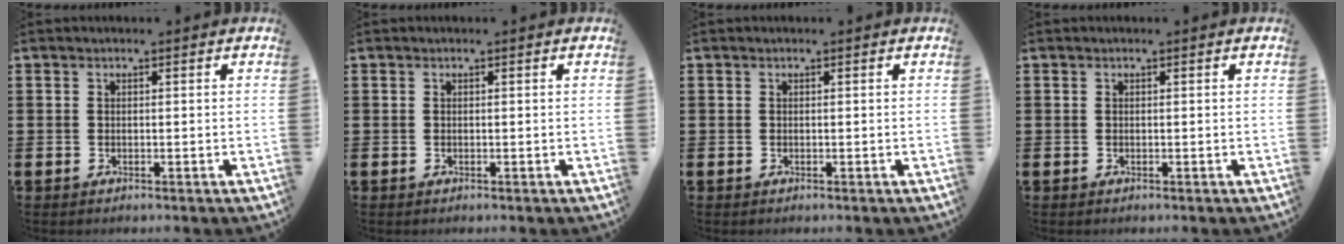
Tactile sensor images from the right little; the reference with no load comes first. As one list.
[{"total": 0.0}, {"total": 0.0}, {"total": 0.0}]